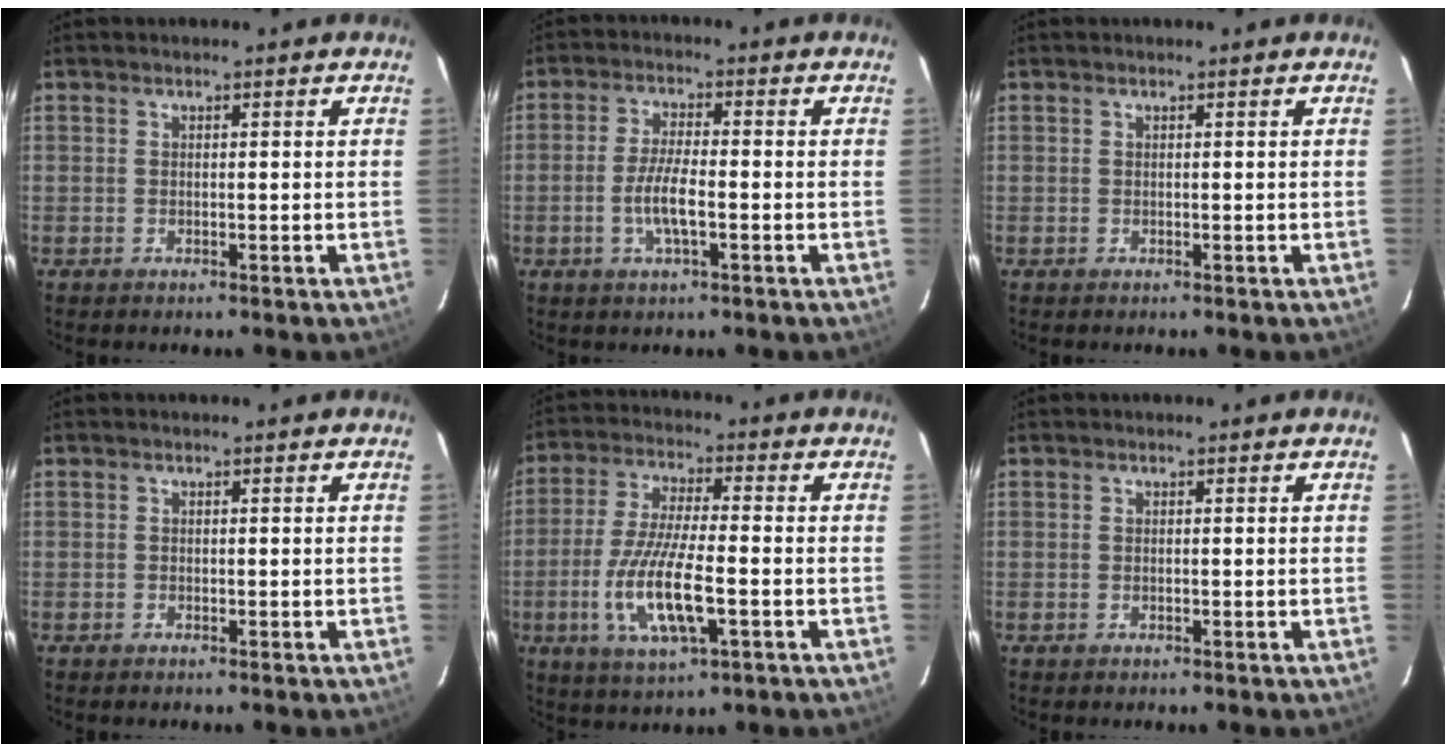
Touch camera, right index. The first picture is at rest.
{"total": 5.9, "force": [-1.8, 1.4, 5.5], "torque": [-0.110, -0.003, -0.036]}
{"total": 0.0}
{"total": 0.0}
{"total": 13.2, "force": [-3.8, 3.4, 12.2], "torque": [-0.249, -0.015, -0.071]}
{"total": 0.0}